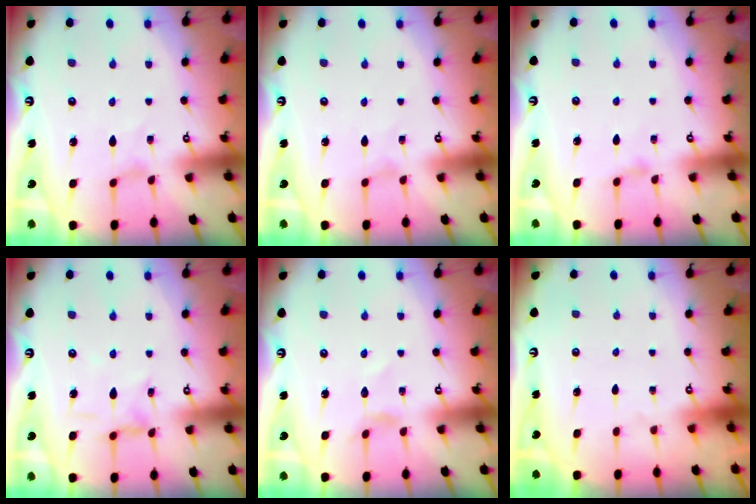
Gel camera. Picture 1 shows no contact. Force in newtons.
{"total": 0.0}
{"total": 1.6, "press": 1.6, "slide": 0.3}
{"total": 2.8, "press": 2.8, "slide": 0.3}
{"total": 1.3, "press": 1.2, "slide": 0.2}
{"total": 0.0}